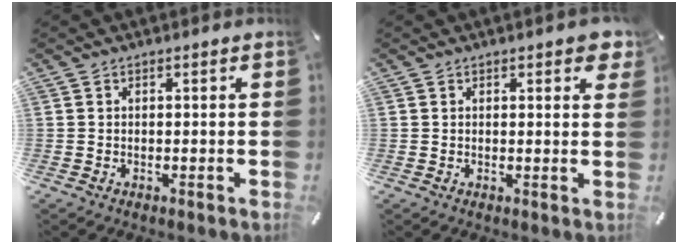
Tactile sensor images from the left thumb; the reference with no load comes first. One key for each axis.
{"total": 2.7, "fx": 1.8, "fy": 1.0, "fz": 1.7, "tx": -0.015, "ty": -0.007, "tz": 0.026}